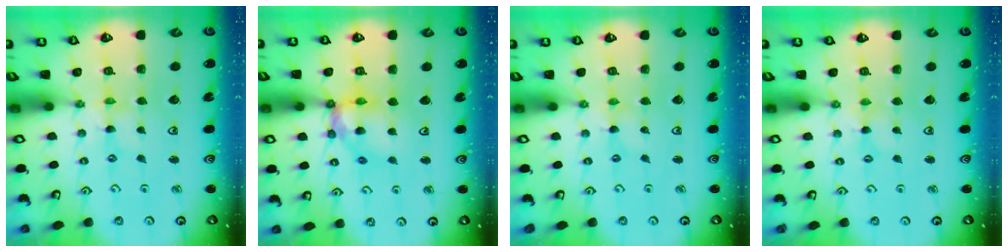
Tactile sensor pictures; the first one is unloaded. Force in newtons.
{"total": 13.0, "press": 12.9, "slide": 1.6}
{"total": 0.0}
{"total": 1.3, "press": 1.2, "slide": 0.4}